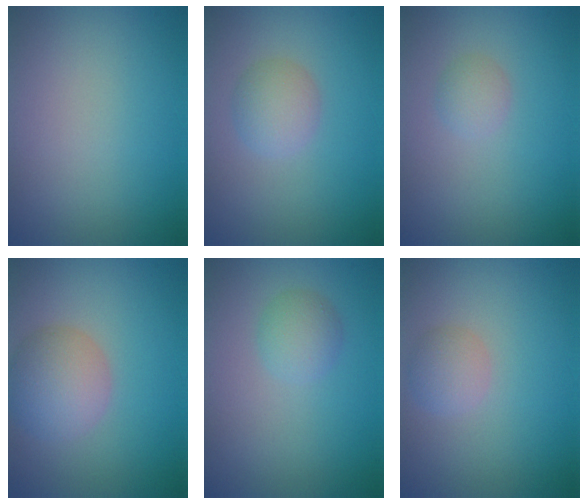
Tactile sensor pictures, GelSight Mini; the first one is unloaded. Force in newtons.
{"total": 2.3, "press": 2.3, "slide": 0.1}
{"total": 1.3, "press": 1.3, "slide": 0.1}
{"total": 4.3, "press": 4.3, "slide": 0.4}
{"total": 1.9, "press": 1.9, "slide": 0.0}
{"total": 1.8, "press": 1.8, "slide": 0.1}